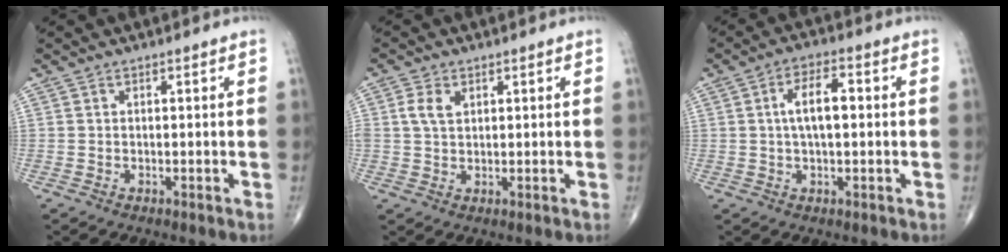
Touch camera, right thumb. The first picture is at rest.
{"total": 3.7, "force": [1.3, 2.3, 2.5], "torque": [-0.048, 0.003, 0.027]}
{"total": 6.9, "force": [0.7, 3.0, 6.2], "torque": [-0.105, 0.014, 0.006]}